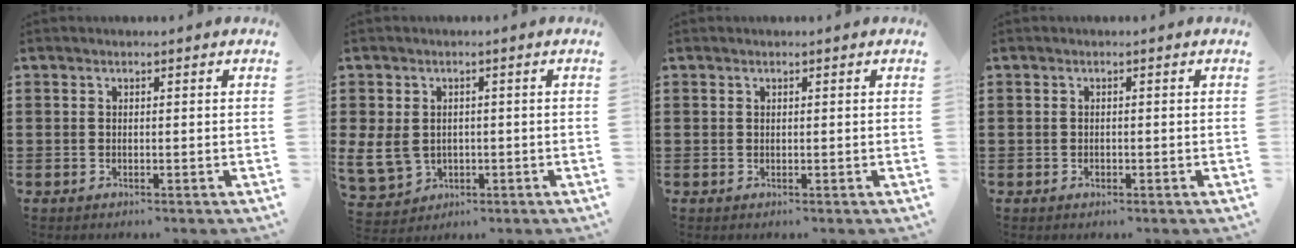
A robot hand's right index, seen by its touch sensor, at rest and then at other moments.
{"total": 4.8, "force": [-0.3, 4.3, 2.1], "torque": [-0.073, 0.002, -0.008]}
{"total": 0.0}
{"total": 0.5, "force": [-0.3, 0.4, 0.2], "torque": [-0.003, -0.001, -0.005]}